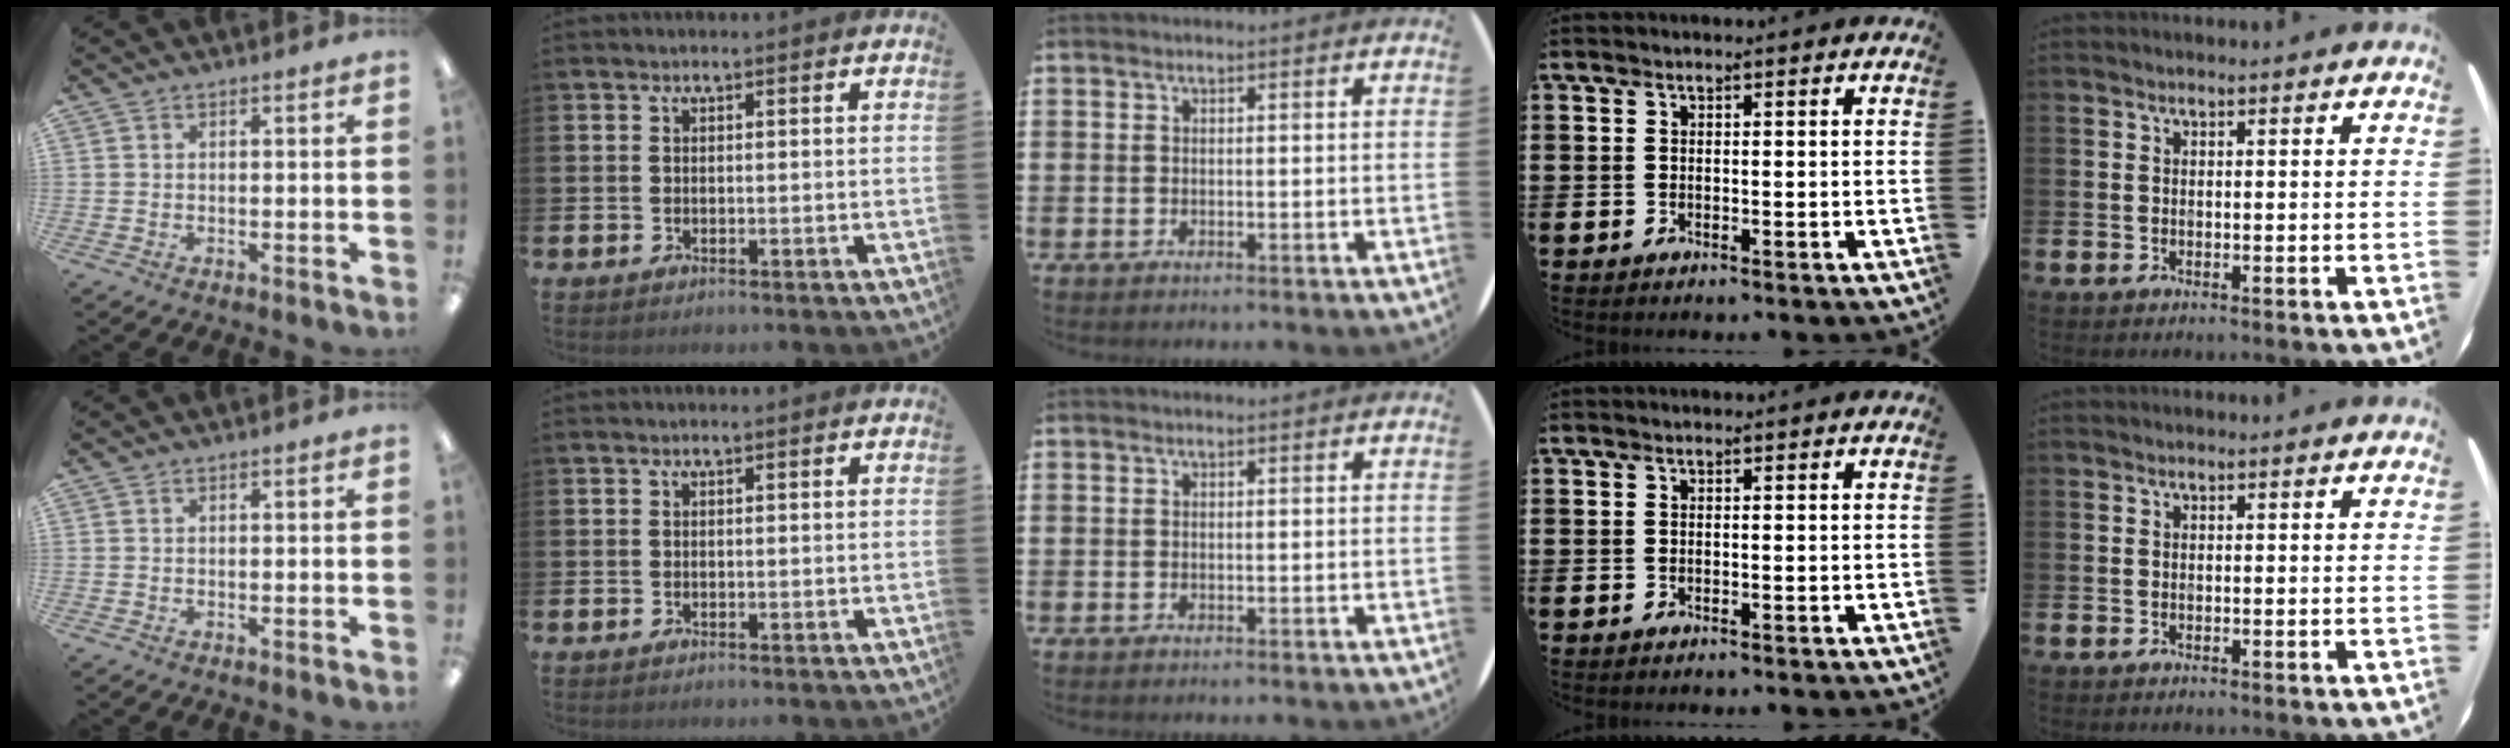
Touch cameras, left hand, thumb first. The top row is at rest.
{}